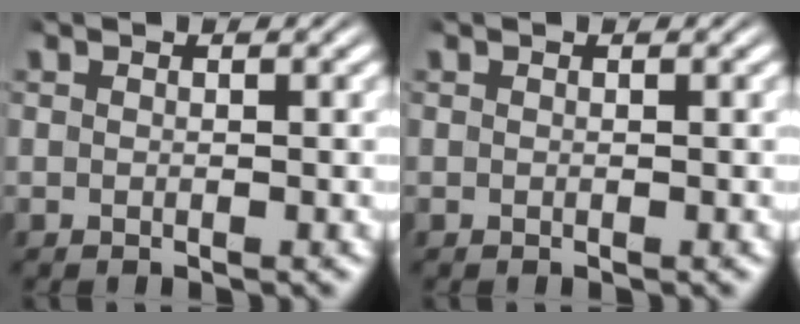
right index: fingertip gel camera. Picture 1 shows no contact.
{"total": 0.0}